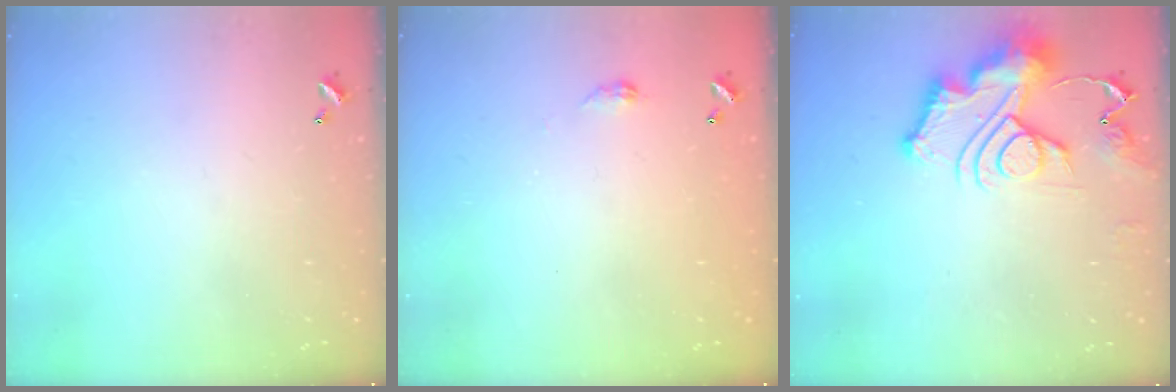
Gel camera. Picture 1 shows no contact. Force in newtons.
{"total": 2.8, "press": 2.7, "slide": 0.5}
{"total": 15.2, "press": 15.2, "slide": 1.1}